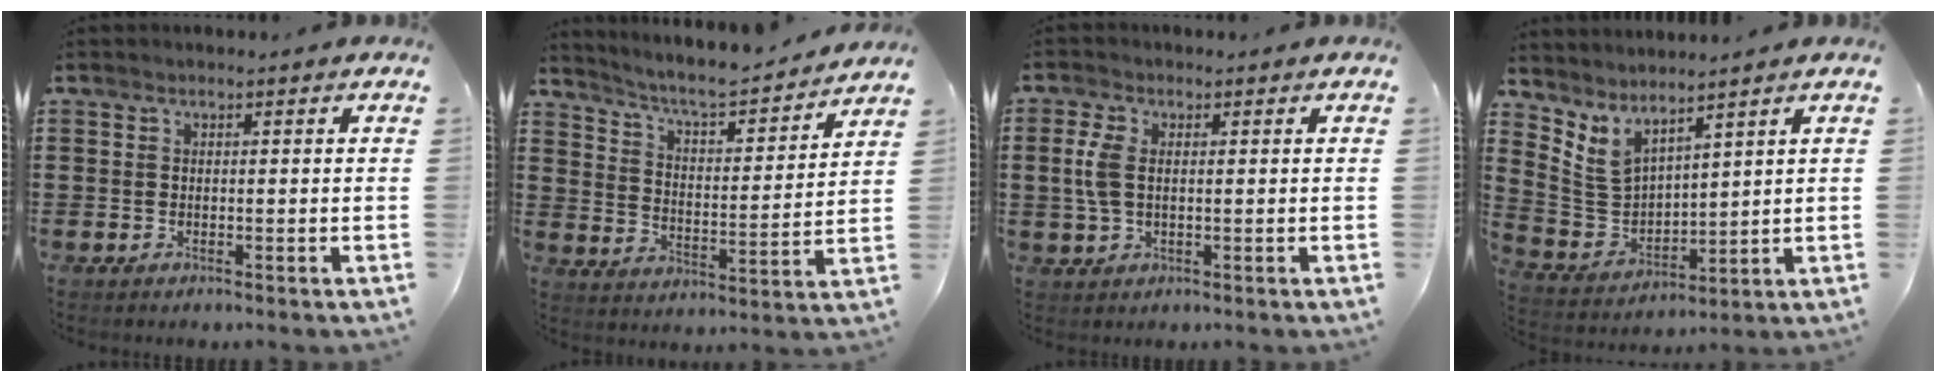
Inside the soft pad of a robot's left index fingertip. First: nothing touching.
{"total": 5.2, "force": [4.9, 0.1, 1.9], "torque": [-0.059, -0.039, 0.074]}
{"total": 4.3, "force": [0.3, 2.3, 3.6], "torque": [-0.103, -0.003, -0.005]}
{"total": 5.4, "force": [4.6, 2.0, 2.0], "torque": [-0.064, -0.025, 0.085]}